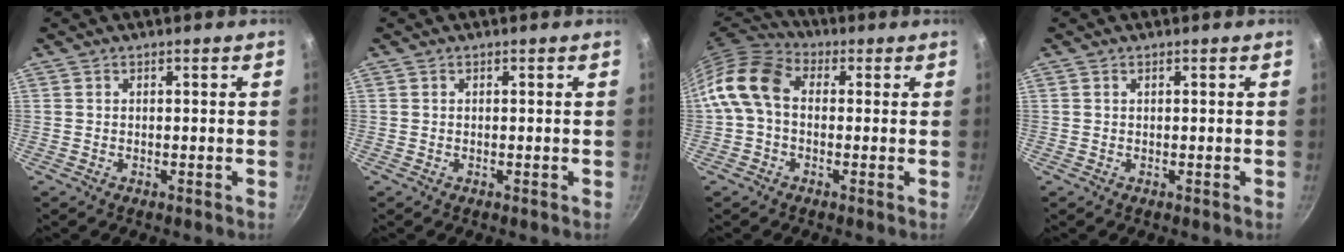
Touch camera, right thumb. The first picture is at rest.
{"total": 0.0}
{"total": 10.3, "force": [0.3, 7.4, 7.1], "torque": [-0.125, 0.029, -0.017]}
{"total": 0.0}